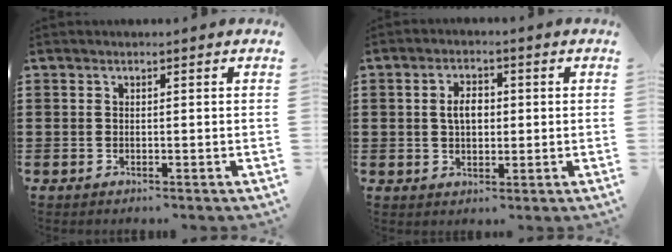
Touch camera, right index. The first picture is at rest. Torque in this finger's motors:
{"motor_torque": [0.17, 0.05, 0.13, 0.07]}